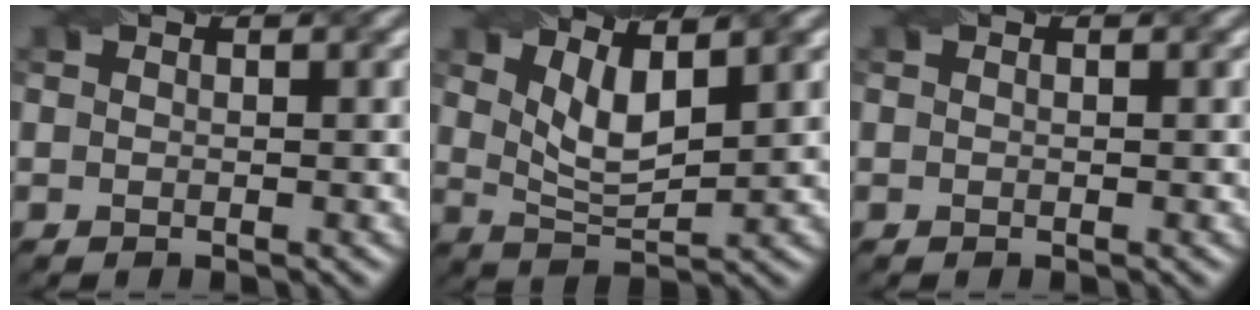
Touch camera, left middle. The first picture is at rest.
{"total": 4.0, "force": [2.0, 1.4, 3.2], "torque": [-0.069, -0.008, 0.041]}
{"total": 0.0}